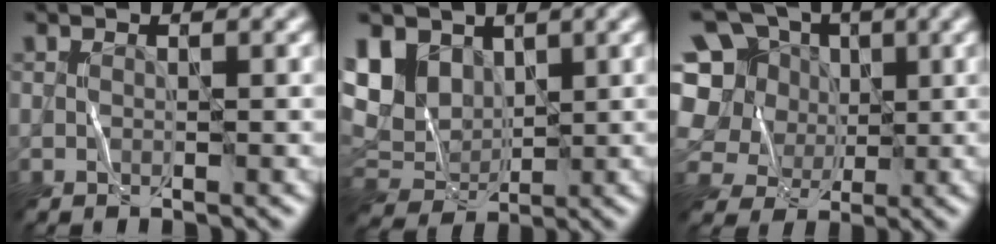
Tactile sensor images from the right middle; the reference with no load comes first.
{"total": 7.3, "force": [2.3, 5.5, 4.1], "torque": [-0.099, 0.012, 0.049]}
{"total": 11.4, "force": [1.4, 10.2, 4.7], "torque": [-0.135, 0.042, -0.006]}